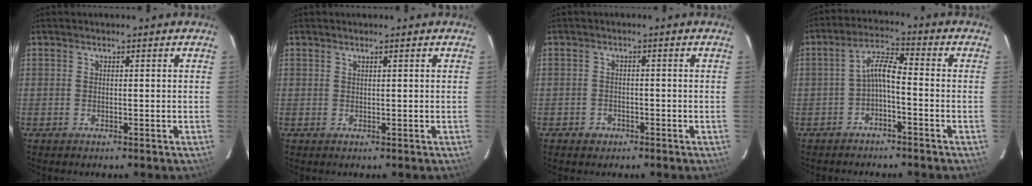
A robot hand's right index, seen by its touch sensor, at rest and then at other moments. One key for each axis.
{"total": 0.5, "fx": 0.4, "fy": -0.1, "fz": 0.3, "tx": -0.005, "ty": 0.003, "tz": 0.007}
{"total": 2.7, "fx": -1.5, "fy": 2.1, "fz": 0.5, "tx": -0.014, "ty": 0.005, "tz": -0.022}
{"total": 4.7, "fx": -2.0, "fy": 1.2, "fz": 4.1, "tx": -0.089, "ty": 0.019, "tz": -0.037}